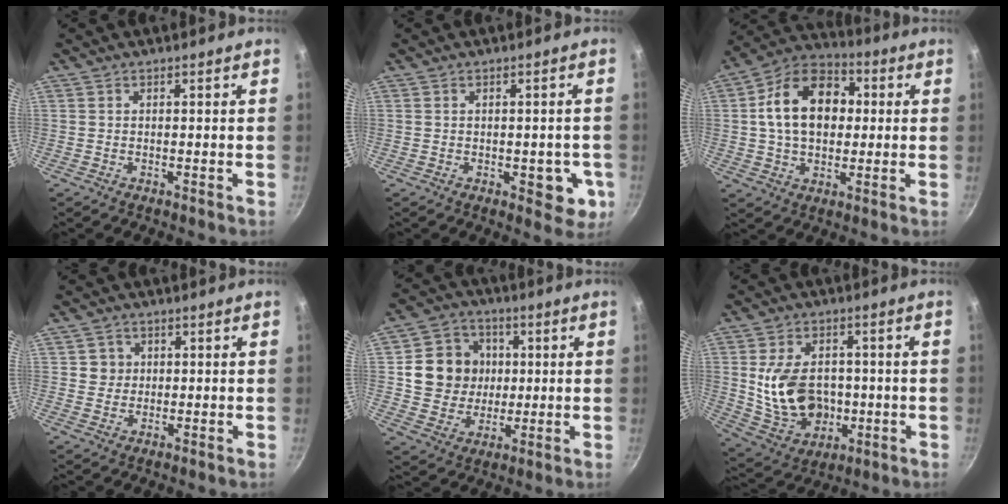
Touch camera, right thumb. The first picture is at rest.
{"total": 6.0, "force": [-1.4, 3.2, 4.8], "torque": [-0.031, 0.001, -0.014]}
{"total": 16.5, "force": [2.0, 11.6, 11.5], "torque": [-0.159, 0.027, 0.018]}
{"total": 3.2, "force": [0.6, 3.1, 0.6], "torque": [0.013, 0.006, 0.006]}
{"total": 12.7, "force": [1.8, 11.5, 5.0], "torque": [-0.055, 0.008, 0.030]}
{"total": 15.3, "force": [-0.3, 11.2, 10.4], "torque": [-0.156, 0.004, 0.012]}